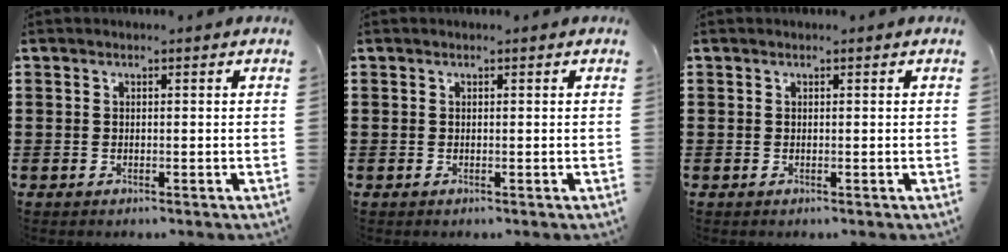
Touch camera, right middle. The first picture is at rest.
{"total": 0.0}
{"total": 0.0}